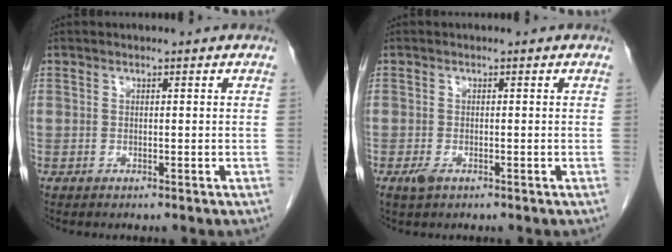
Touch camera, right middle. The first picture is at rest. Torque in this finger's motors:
{"motor_torque": [-0.01, 0.10, 0.03, 0.00]}